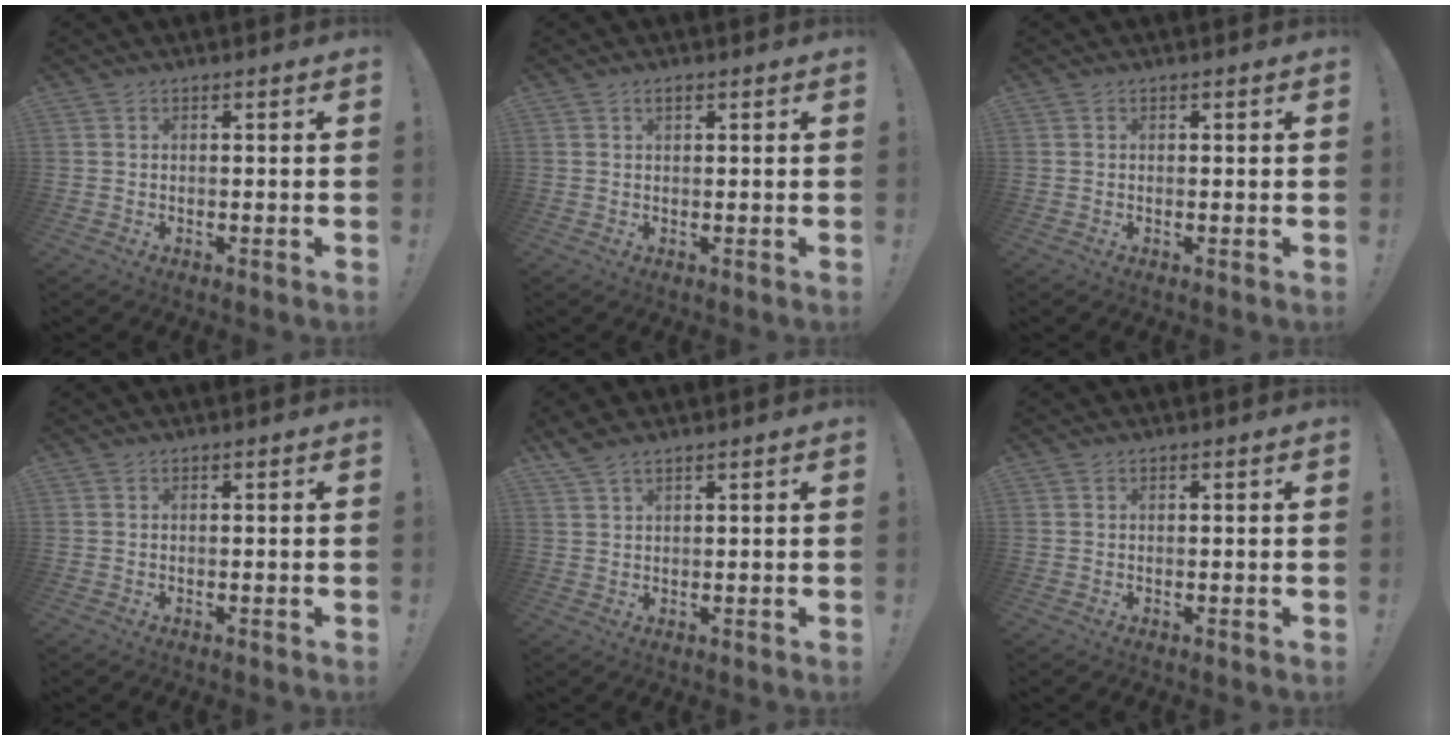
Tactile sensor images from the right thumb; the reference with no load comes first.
{"total": 1.6, "force": [0.9, 0.8, 1.2], "torque": [-0.024, 0.002, 0.016]}
{"total": 0.0}
{"total": 0.0}
{"total": 3.2, "force": [2.6, 0.7, 1.7], "torque": [-0.044, -0.006, 0.050]}
{"total": 0.0}